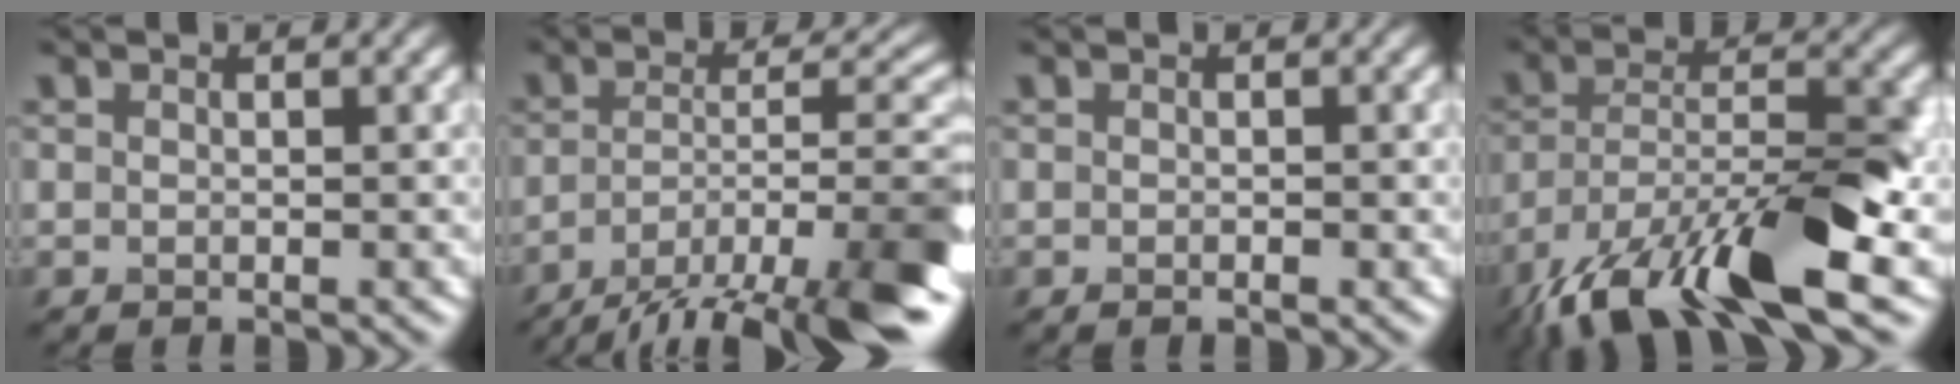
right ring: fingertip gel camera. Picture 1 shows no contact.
{"total": 13.5, "force": [-8.5, 4.0, 9.7], "torque": [-0.171, -0.003, -0.134]}
{"total": 0.5, "force": [-0.2, 0.2, 0.4], "torque": [-0.006, -0.001, -0.002]}
{"total": 13.2, "force": [-8.3, 4.5, 9.3], "torque": [-0.178, -0.005, -0.156]}